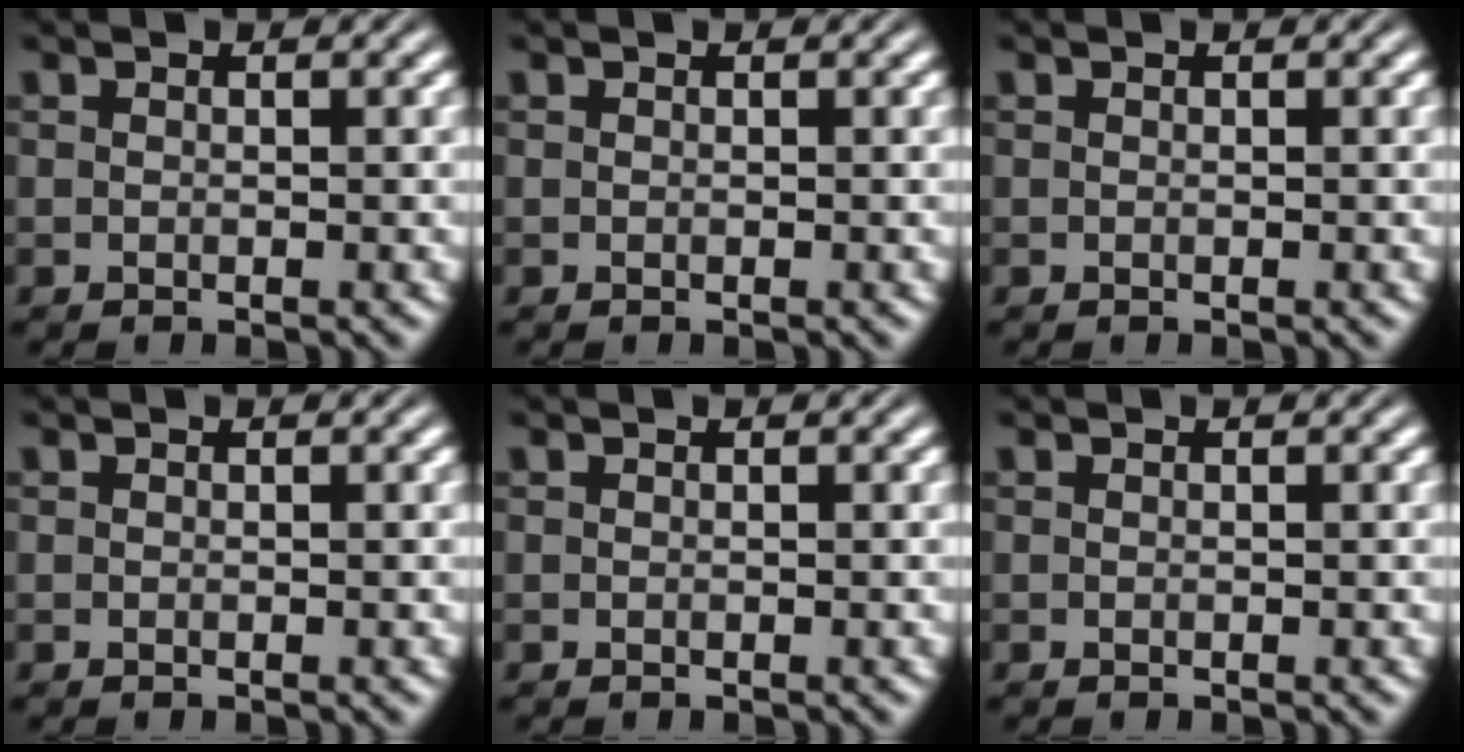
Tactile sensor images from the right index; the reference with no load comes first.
{"total": 0.0}
{"total": 0.0}
{"total": 0.0}
{"total": 0.0}
{"total": 0.0}